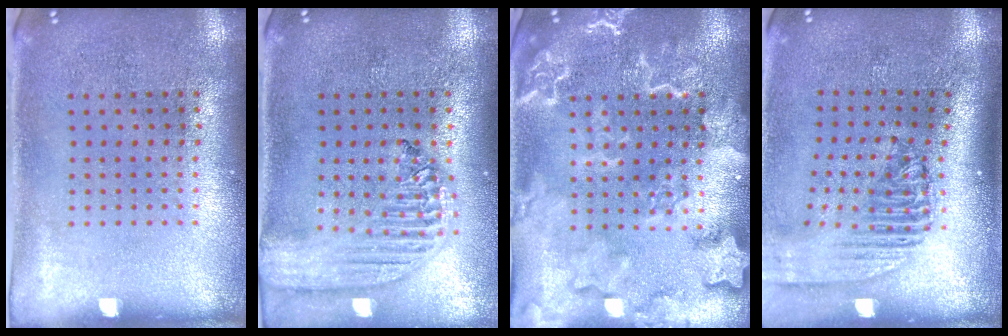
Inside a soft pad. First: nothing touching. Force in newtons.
{"total": 2.2, "press": 1.9, "slide": 1.1}
{"total": 4.8, "press": 4.8, "slide": 0.7}
{"total": 2.3, "press": 1.7, "slide": 1.5}